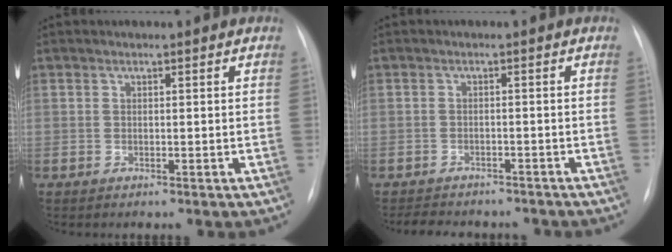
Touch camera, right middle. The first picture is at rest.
{"total": 8.7, "force": [-7.8, 2.9, 2.7], "torque": [-0.047, 0.002, -0.096]}